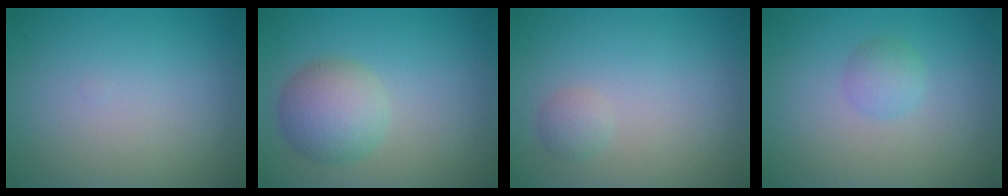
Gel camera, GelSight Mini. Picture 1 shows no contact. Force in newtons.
{"total": 4.3, "press": 4.3, "slide": 0.1}
{"total": 1.1, "press": 1.1, "slide": 0.0}
{"total": 1.5, "press": 1.5, "slide": 0.1}